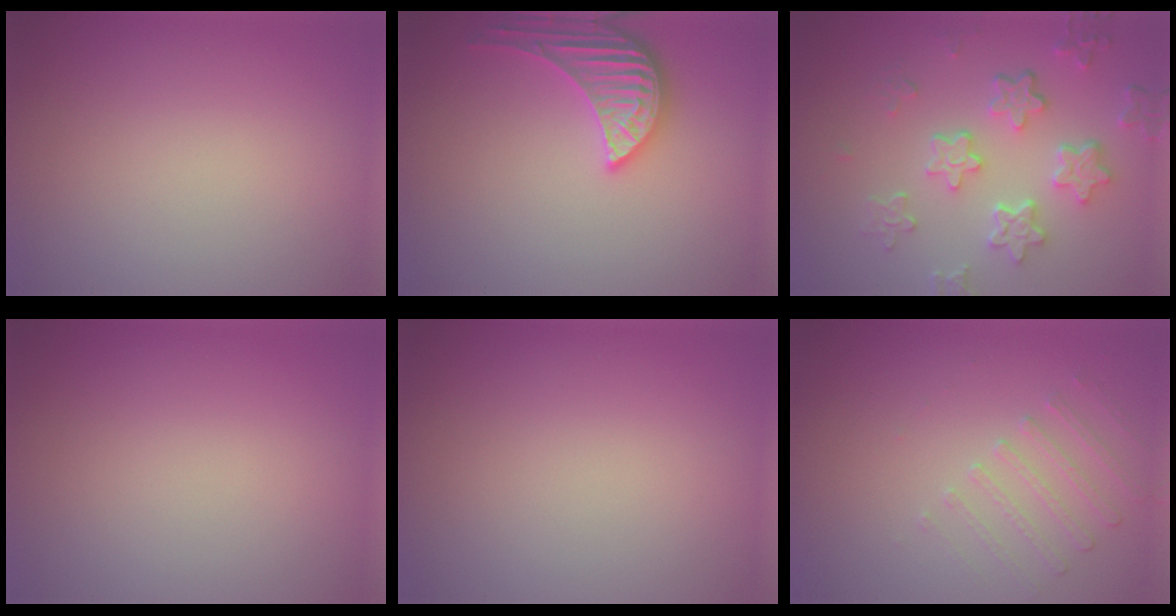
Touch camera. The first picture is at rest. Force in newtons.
{"total": 3.5, "press": 3.3, "slide": 1.0}
{"total": 5.3, "press": 4.1, "slide": 3.4}
{"total": 0.0}
{"total": 0.0}
{"total": 1.7, "press": 1.2, "slide": 1.2}